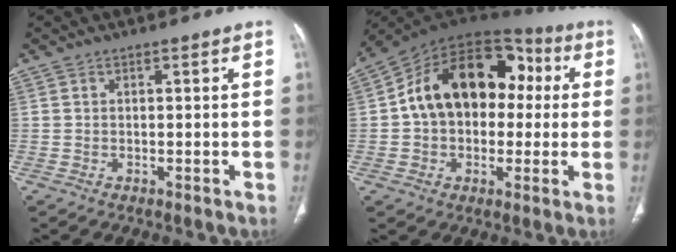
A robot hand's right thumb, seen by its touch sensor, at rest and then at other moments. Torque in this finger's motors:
{"motor_torque": [-0.20, 1.22, 0.47, -0.19, 0.30]}